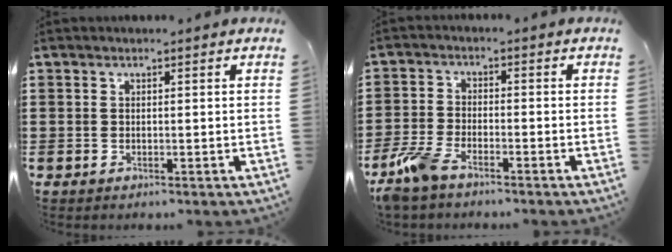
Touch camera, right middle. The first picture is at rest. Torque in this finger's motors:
{"motor_torque": [1.23, 0.91, 0.10, 0.10]}